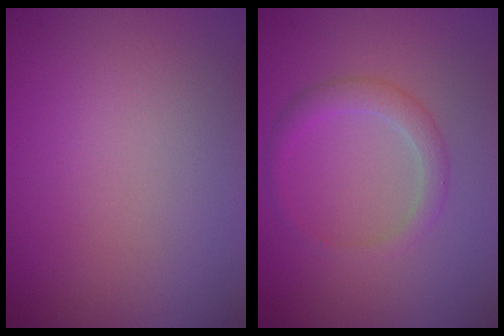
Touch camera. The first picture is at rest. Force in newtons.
{"total": 1.5, "press": 1.5, "slide": 0.0}